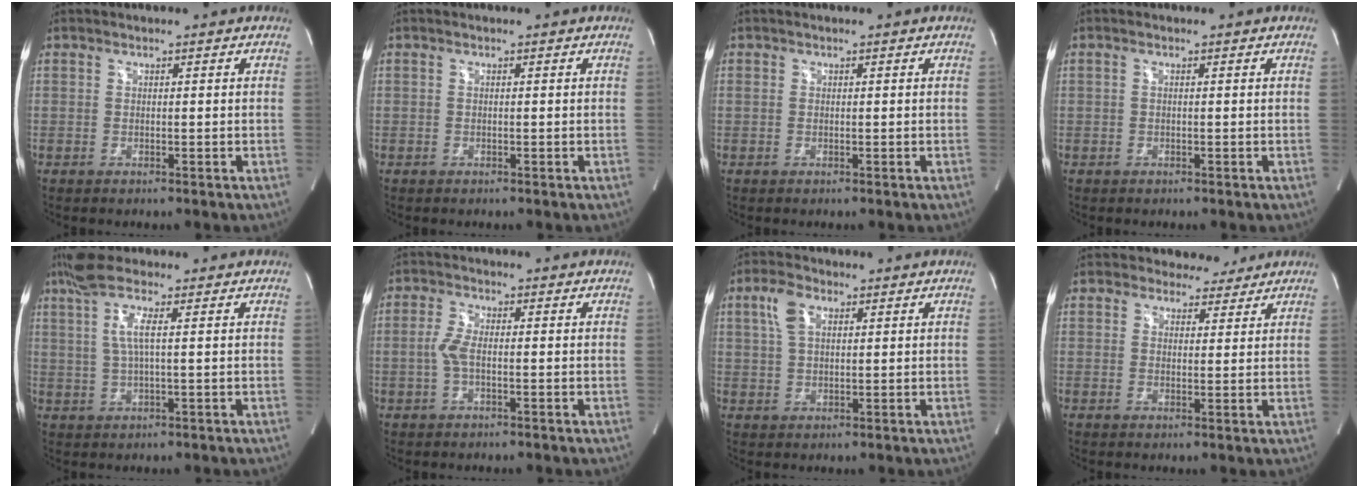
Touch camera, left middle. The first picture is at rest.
{"total": 0.0}
{"total": 0.0}
{"total": 0.6, "force": [0.2, 0.1, 0.6], "torque": [-0.018, 0.004, 0.002]}
{"total": 6.3, "force": [2.6, 0.5, 5.7], "torque": [-0.119, 0.020, 0.052]}
{"total": 2.9, "force": [-0.5, 0.8, 2.8], "torque": [-0.066, 0.000, -0.012]}
{"total": 4.5, "force": [2.0, 2.3, 3.3], "torque": [-0.076, 0.015, 0.042]}
{"total": 4.2, "force": [3.7, 2.1, 0.1], "torque": [0.009, -0.001, 0.043]}